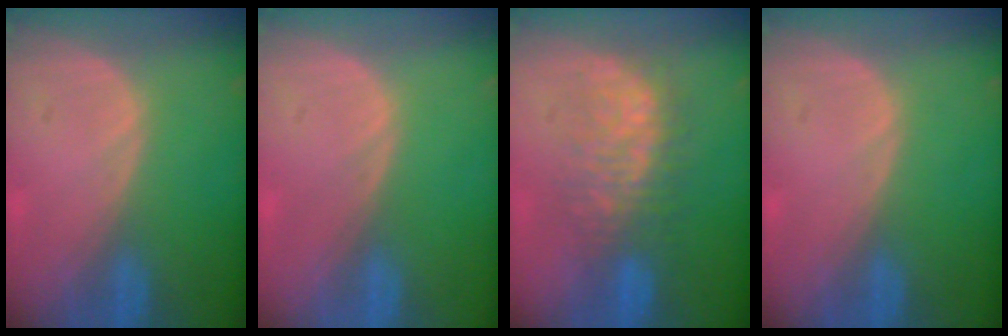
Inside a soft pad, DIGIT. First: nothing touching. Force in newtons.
{"total": 0.0}
{"total": 7.8, "press": 7.7, "slide": 1.4}
{"total": 0.0}